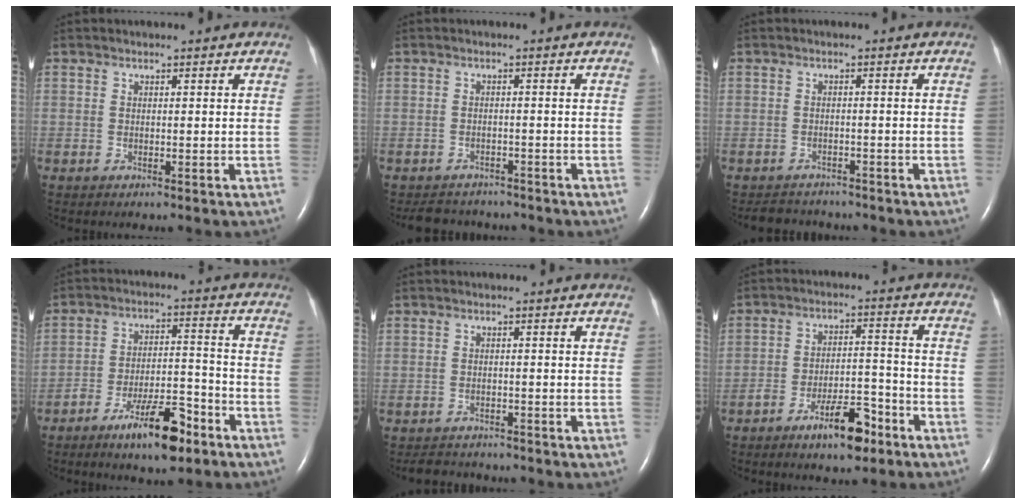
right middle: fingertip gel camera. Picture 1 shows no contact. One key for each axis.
{"total": 5.3, "fx": -4.9, "fy": 2.0, "fz": 0.3, "tx": -0.005, "ty": 0.000, "tz": -0.067}
{"total": 4.2, "fx": -3.9, "fy": 1.4, "fz": 0.0, "tx": -0.004, "ty": -0.003, "tz": -0.058}
{"total": 10.3, "fx": -6.8, "fy": 2.6, "fz": 7.3, "tx": -0.122, "ty": 0.006, "tz": -0.112}
{"total": 4.1, "fx": -3.9, "fy": 1.3, "fz": 0.4, "tx": -0.010, "ty": -0.006, "tz": -0.058}
{"total": 8.2, "fx": -5.4, "fy": 2.5, "fz": 5.6, "tx": -0.096, "ty": 0.011, "tz": -0.086}